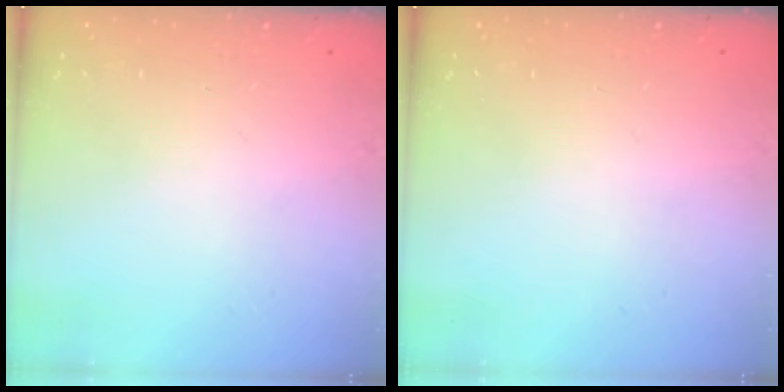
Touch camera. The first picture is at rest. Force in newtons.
{"total": 0.0}